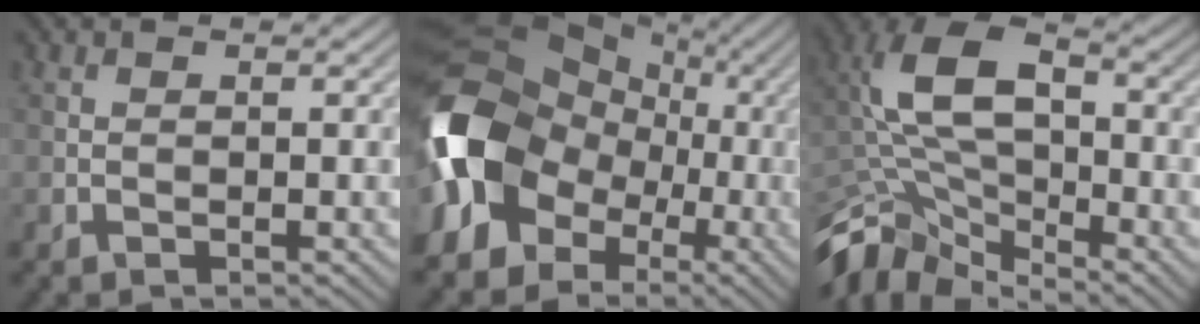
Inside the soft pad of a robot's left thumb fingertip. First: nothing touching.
{"total": 17.9, "force": [-3.0, 14.2, 10.5], "torque": [-0.251, -0.012, -0.063]}
{"total": 10.9, "force": [-5.0, 5.8, 7.8], "torque": [-0.161, -0.003, -0.112]}